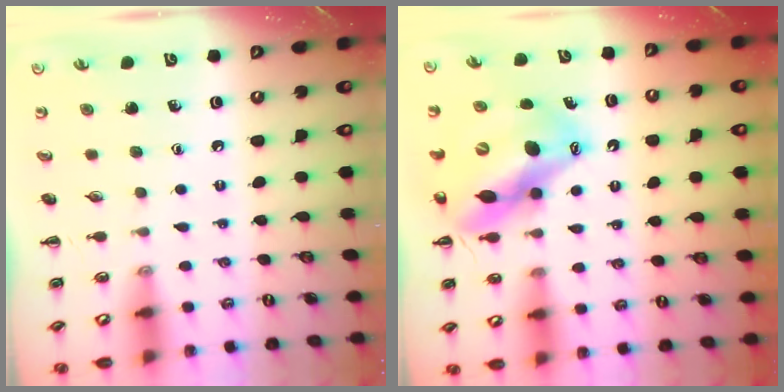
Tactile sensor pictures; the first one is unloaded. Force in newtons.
{"total": 13.8, "press": 13.4, "slide": 3.4}